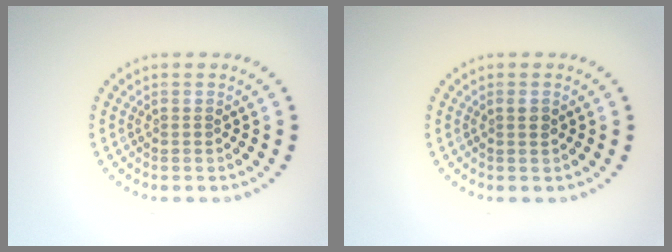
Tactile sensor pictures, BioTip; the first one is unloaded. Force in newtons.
{"total": 0.9, "press": 0.8, "slide": 0.5}